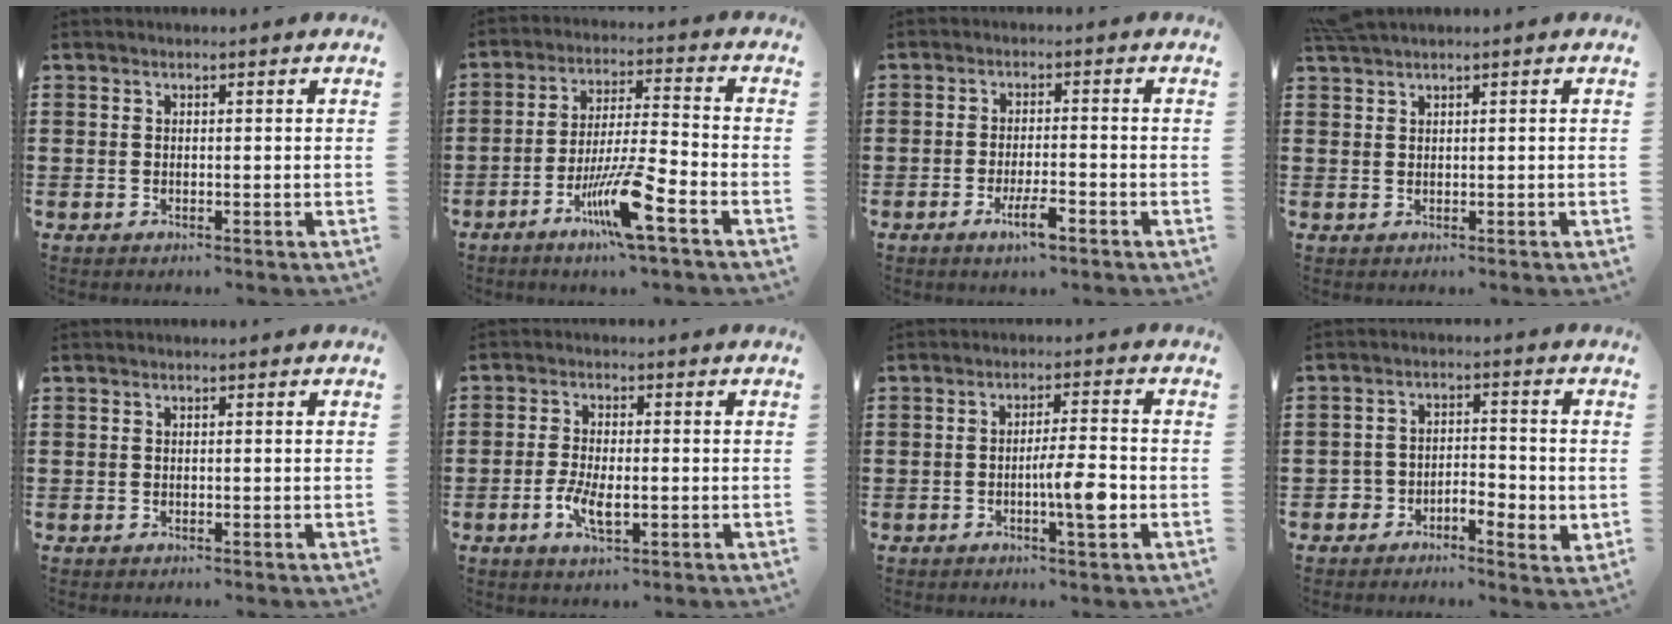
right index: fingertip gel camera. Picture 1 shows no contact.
{"total": 10.2, "force": [-5.4, 1.0, 8.7], "torque": [-0.170, -0.001, -0.099]}
{"total": 4.9, "force": [-2.7, 1.0, 3.9], "torque": [-0.082, -0.007, -0.051]}
{"total": 1.4, "force": [1.3, -0.2, 0.5], "torque": [-0.014, -0.001, 0.026]}
{"total": 0.0}
{"total": 4.9, "force": [-1.5, 2.0, 4.2], "torque": [-0.092, -0.003, -0.031]}
{"total": 6.4, "force": [-1.5, 0.8, 6.2], "torque": [-0.110, -0.005, -0.029]}
{"total": 3.7, "force": [-2.4, 2.0, 1.9], "torque": [-0.037, 0.009, -0.049]}